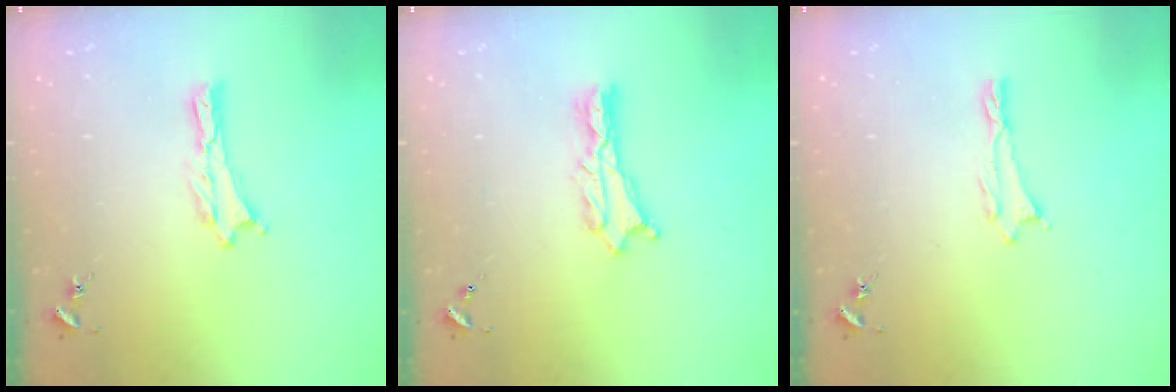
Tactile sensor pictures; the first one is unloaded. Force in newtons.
{"total": 1.8, "press": 1.7, "slide": 0.2}
{"total": 0.0}